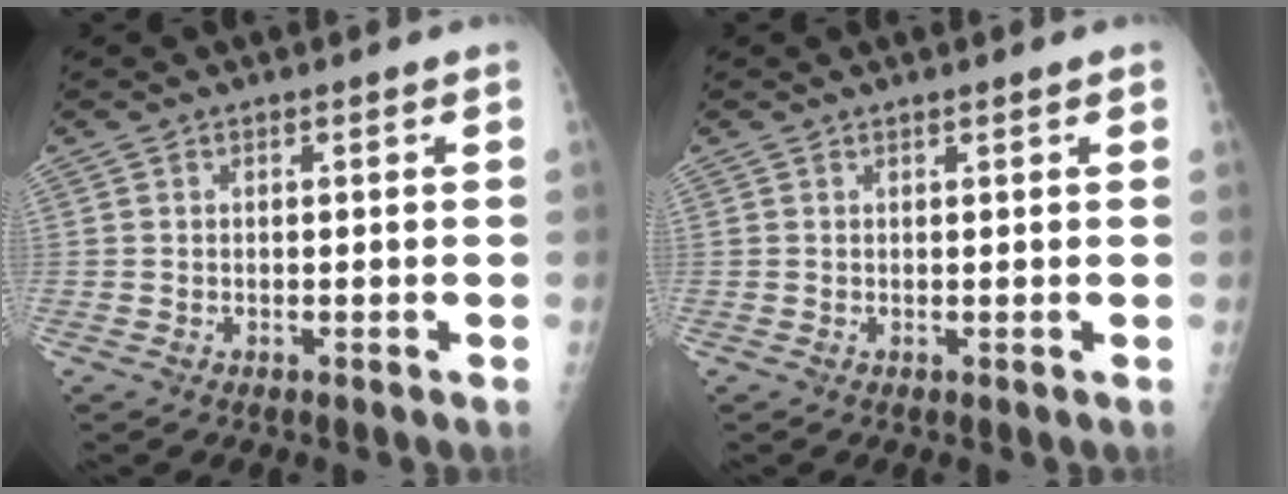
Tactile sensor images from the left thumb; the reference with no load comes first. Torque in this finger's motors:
{"motor_torque": [-0.12, 0.07, -0.31, -0.33, 0.03]}